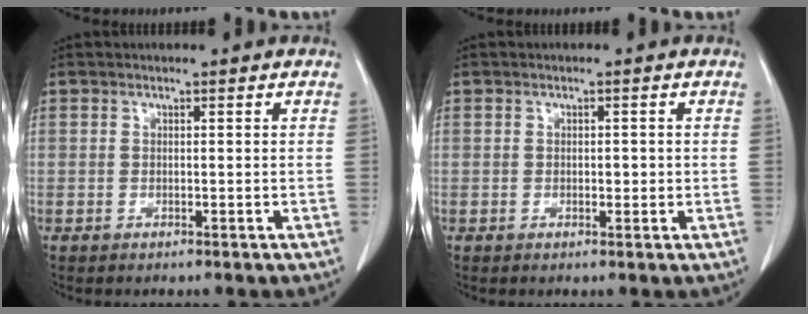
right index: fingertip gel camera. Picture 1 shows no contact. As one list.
[{"total": 1.4, "force": [0.0, 0.8, 1.2], "torque": [-0.017, 0.001, 0.002]}]